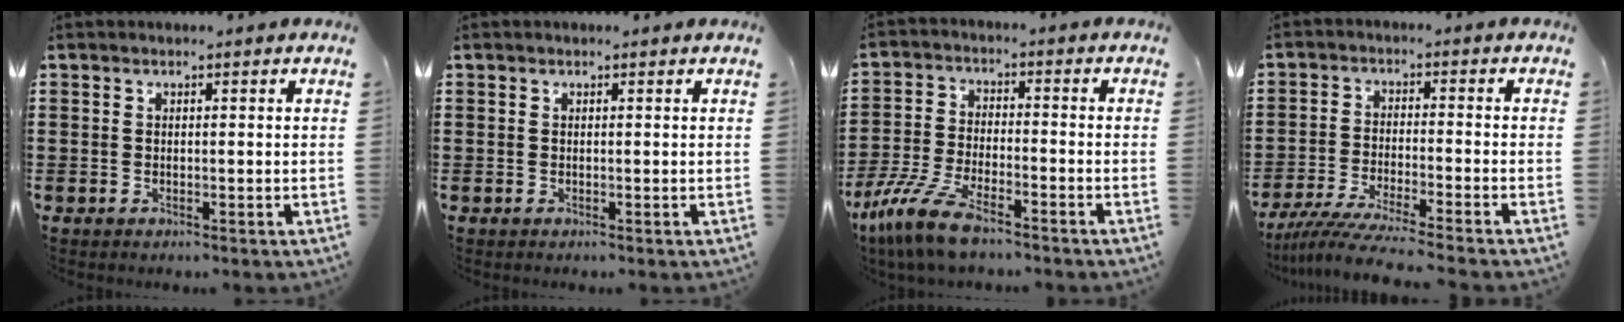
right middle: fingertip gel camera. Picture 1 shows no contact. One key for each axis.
{"total": 0.0}
{"total": 8.6, "fx": -6.6, "fy": 1.8, "fz": 5.1, "tx": -0.123, "ty": -0.003, "tz": -0.131}
{"total": 5.8, "fx": -5.3, "fy": -0.4, "fz": 2.4, "tx": -0.058, "ty": -0.023, "tz": -0.103}